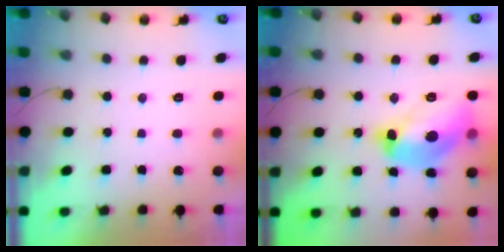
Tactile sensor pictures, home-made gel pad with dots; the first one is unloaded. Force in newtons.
{"total": 16.1, "press": 16.1, "slide": 1.8}